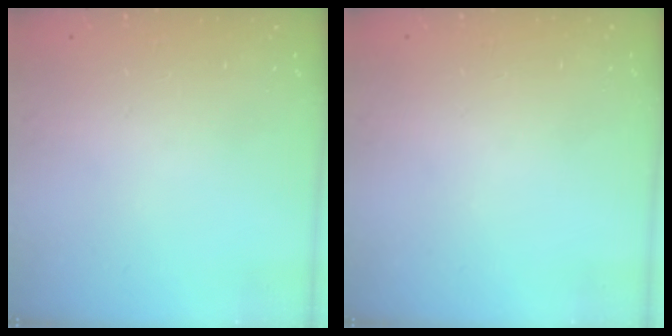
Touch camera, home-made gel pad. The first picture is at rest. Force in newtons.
{"total": 0.0}